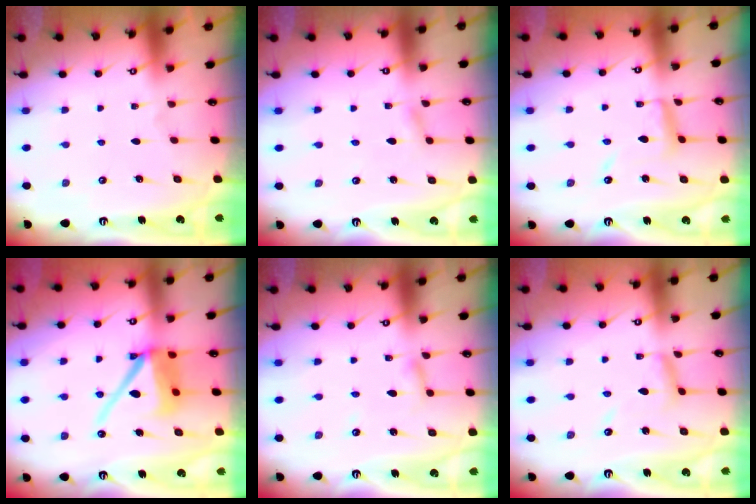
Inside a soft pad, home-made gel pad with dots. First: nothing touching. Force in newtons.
{"total": 1.6, "press": 1.6, "slide": 0.2}
{"total": 9.6, "press": 9.5, "slide": 0.8}
{"total": 13.5, "press": 13.4, "slide": 1.7}
{"total": 2.7, "press": 2.7, "slide": 0.2}
{"total": 8.1, "press": 8.0, "slide": 0.2}